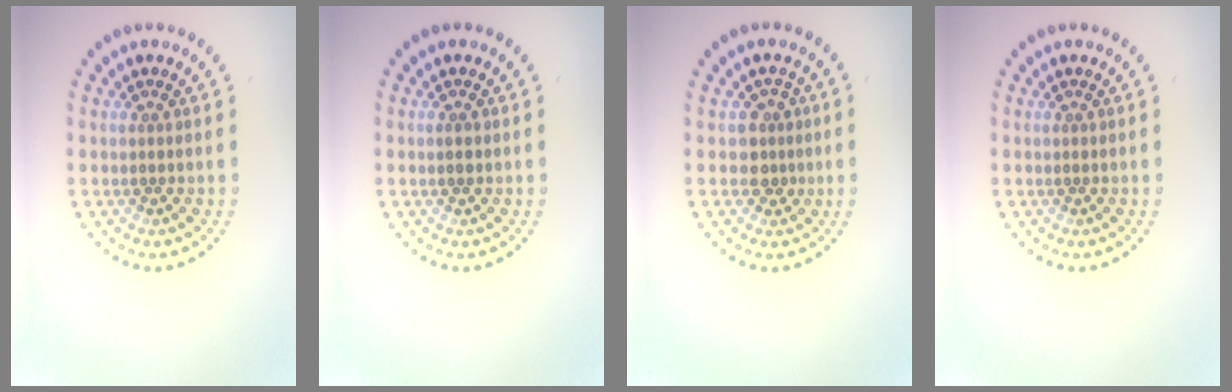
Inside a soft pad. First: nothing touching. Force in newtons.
{"total": 0.8, "press": 0.8, "slide": 0.2}
{"total": 2.0, "press": 1.6, "slide": 1.2}
{"total": 0.0}